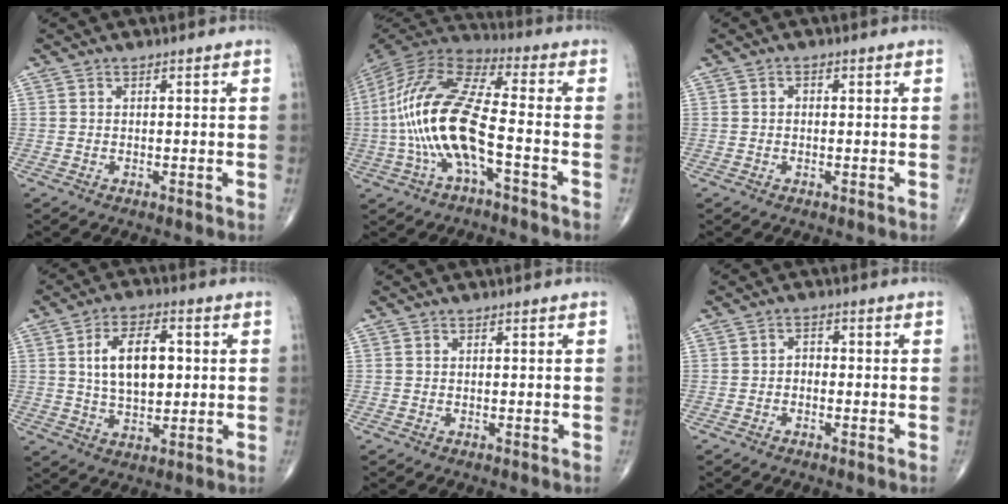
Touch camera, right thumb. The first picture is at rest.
{"total": 19.3, "force": [-3.8, 6.5, 17.8], "torque": [-0.389, 0.039, -0.071]}
{"total": 1.0, "force": [0.1, 0.8, 0.6], "torque": [-0.006, 0.004, -0.002]}
{"total": 11.3, "force": [1.8, 6.3, 9.3], "torque": [-0.141, 0.000, 0.033]}
{"total": 0.0}
{"total": 1.8, "force": [-0.6, 1.4, 1.0], "torque": [-0.004, 0.009, -0.018]}